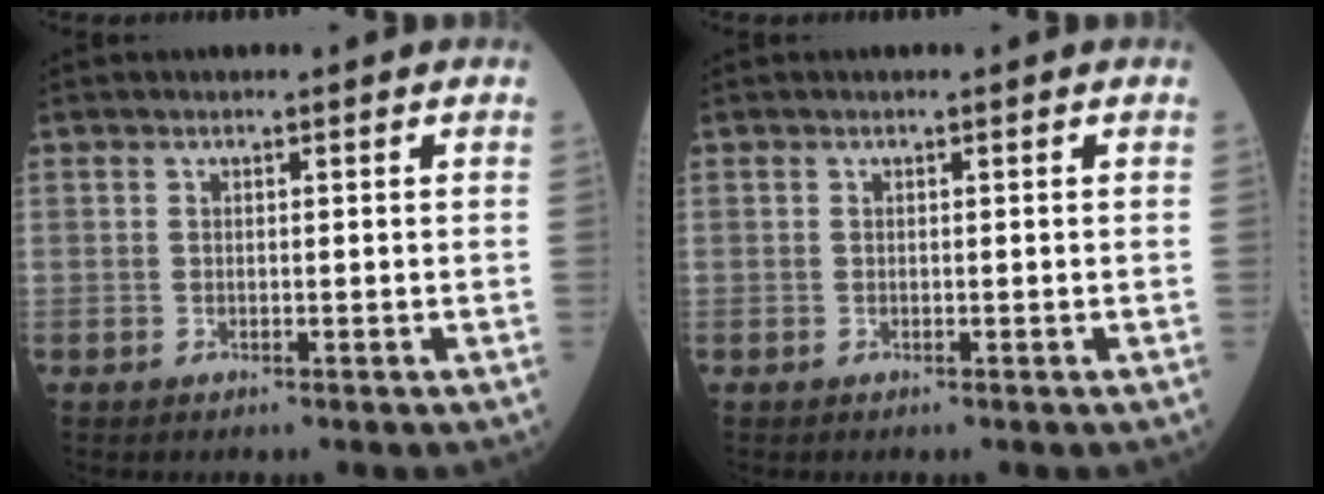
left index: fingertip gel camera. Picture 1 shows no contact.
{"total": 0.0}